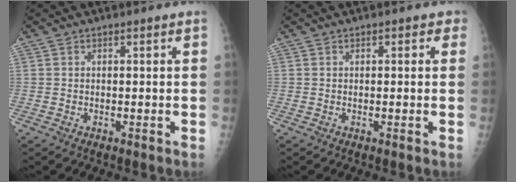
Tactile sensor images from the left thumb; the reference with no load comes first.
{"total": 1.7, "force": [0.6, 1.1, 1.1], "torque": [0.005, 0.004, 0.000]}